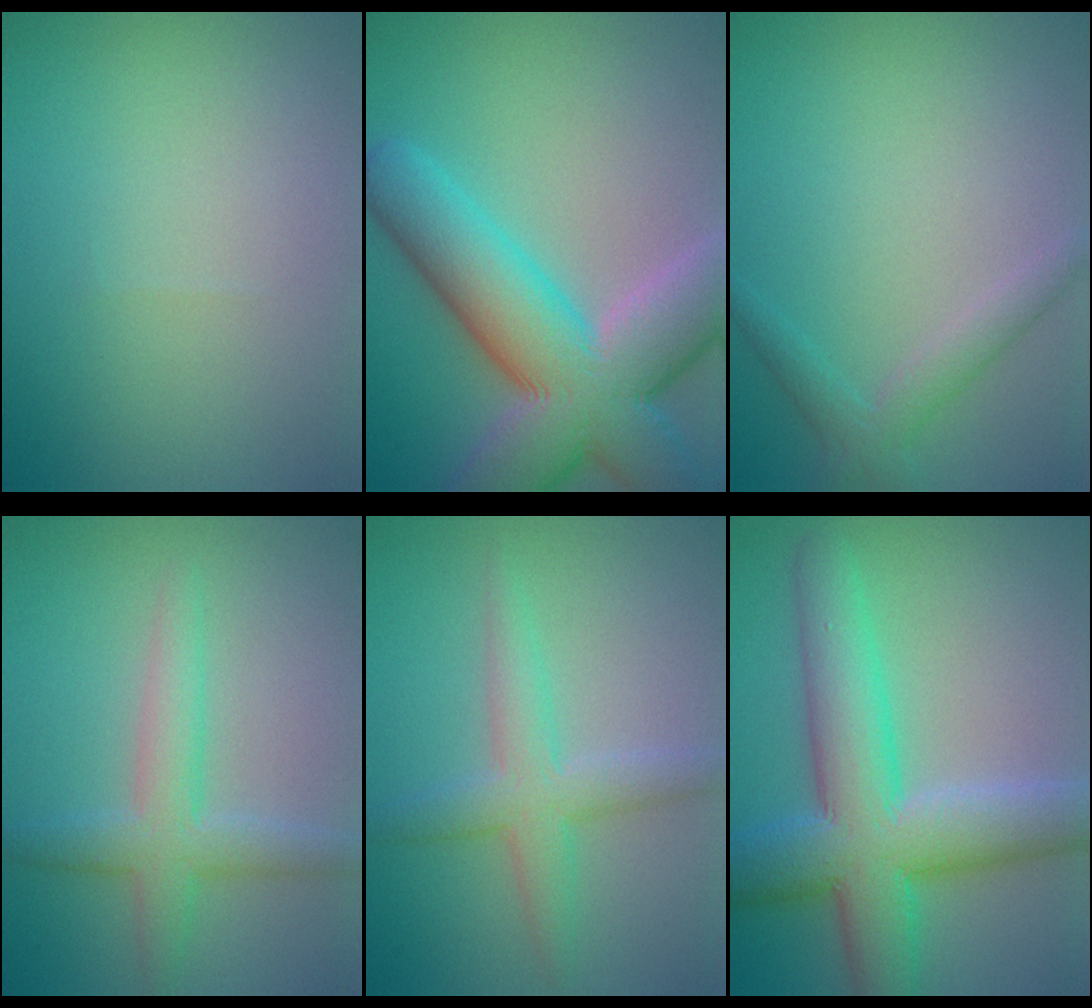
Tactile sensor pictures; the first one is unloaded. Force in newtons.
{"total": 12.8, "press": 12.8, "slide": 0.8}
{"total": 2.2, "press": 2.2, "slide": 0.1}
{"total": 3.8, "press": 3.8, "slide": 0.2}
{"total": 3.8, "press": 3.8, "slide": 0.0}
{"total": 10.0, "press": 10.0, "slide": 0.5}